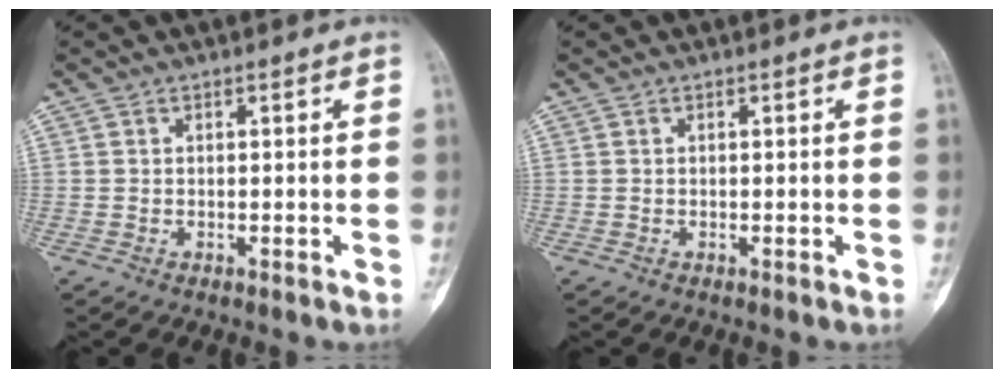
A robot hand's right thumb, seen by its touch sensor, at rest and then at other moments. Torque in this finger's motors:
{"motor_torque": [0.23, 0.01, 0.16, 0.05, 0.06]}